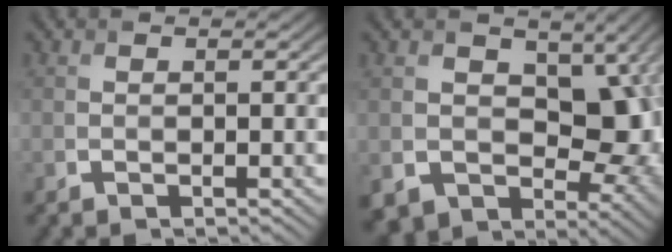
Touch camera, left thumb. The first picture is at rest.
{"total": 11.2, "force": [0.5, 8.5, 7.3], "torque": [-0.138, -0.040, 0.008]}